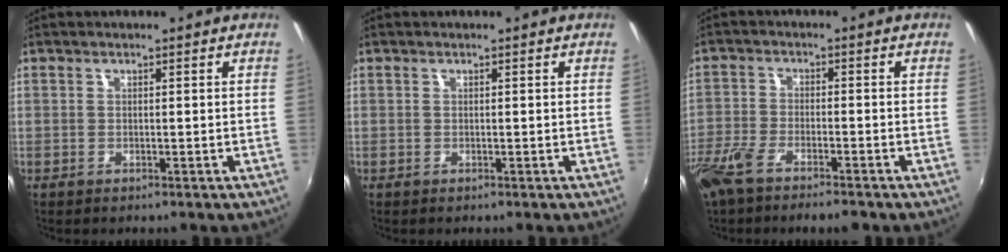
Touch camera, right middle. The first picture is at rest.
{"total": 0.0}
{"total": 9.1, "force": [-6.8, 2.5, 5.6], "torque": [-0.139, -0.028, -0.132]}